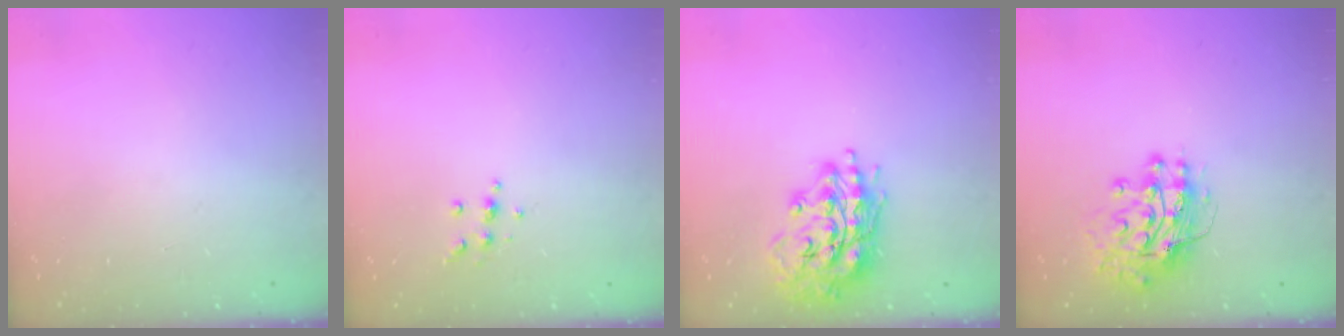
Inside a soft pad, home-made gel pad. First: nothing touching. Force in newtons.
{"total": 5.4, "press": 5.3, "slide": 0.6}
{"total": 16.5, "press": 16.4, "slide": 1.9}
{"total": 12.8, "press": 12.7, "slide": 1.1}